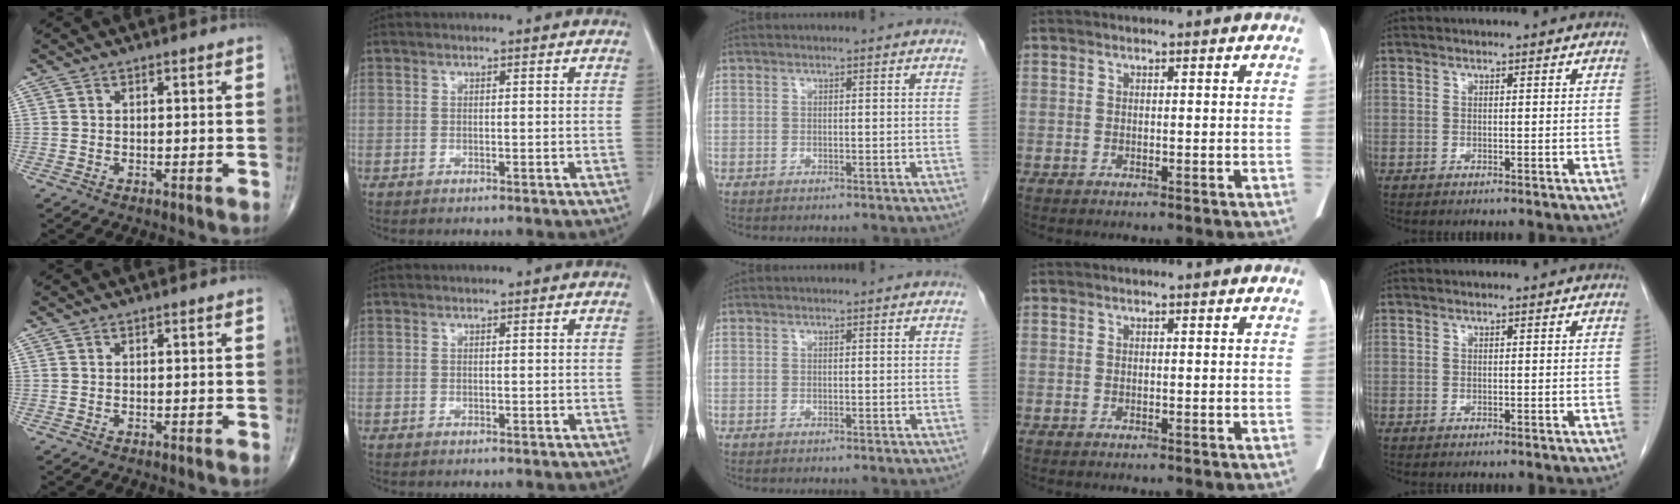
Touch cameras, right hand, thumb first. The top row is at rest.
{}